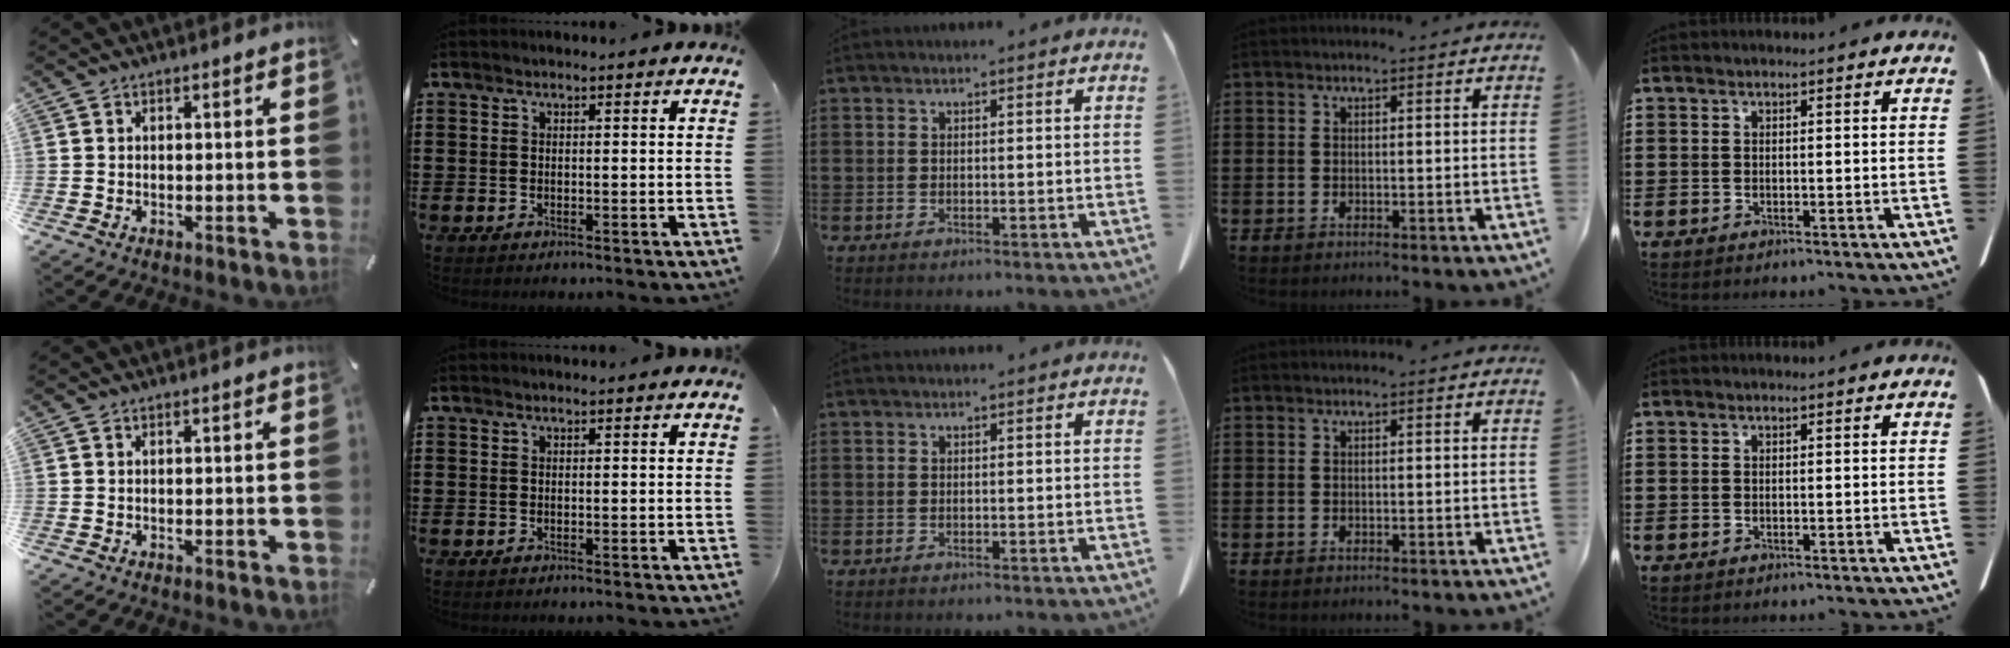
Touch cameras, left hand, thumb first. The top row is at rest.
{}